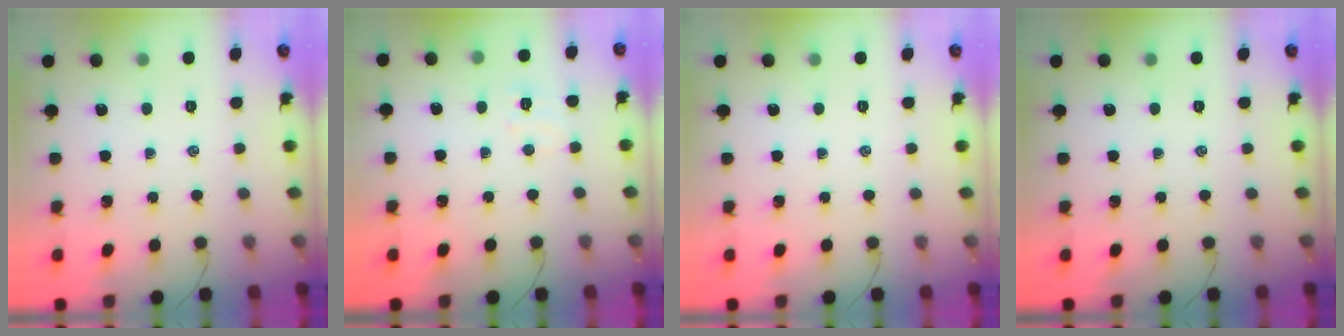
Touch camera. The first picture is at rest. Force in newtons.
{"total": 5.3, "press": 5.1, "slide": 1.1}
{"total": 0.0}
{"total": 0.0}